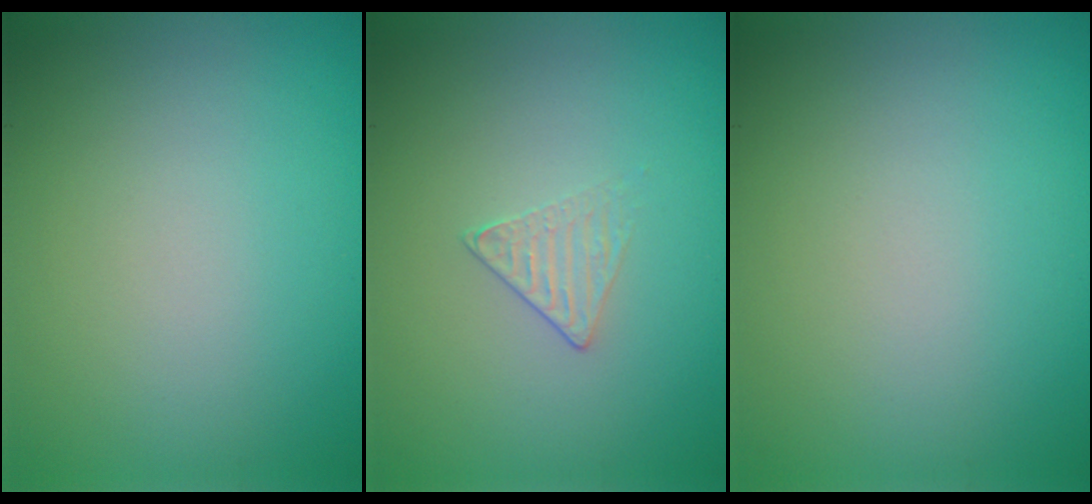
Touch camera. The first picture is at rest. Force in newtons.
{"total": 1.1, "press": 0.5, "slide": 1.0}
{"total": 0.0}